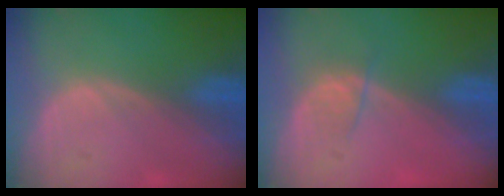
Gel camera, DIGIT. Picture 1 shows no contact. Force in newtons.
{"total": 2.2, "press": 2.0, "slide": 0.9}